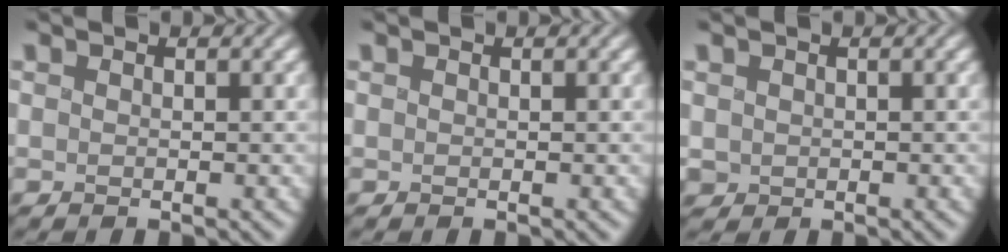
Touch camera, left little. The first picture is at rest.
{"total": 0.0}
{"total": 0.8, "force": [0.2, 0.8, 0.2], "torque": [-0.002, -0.002, 0.006]}